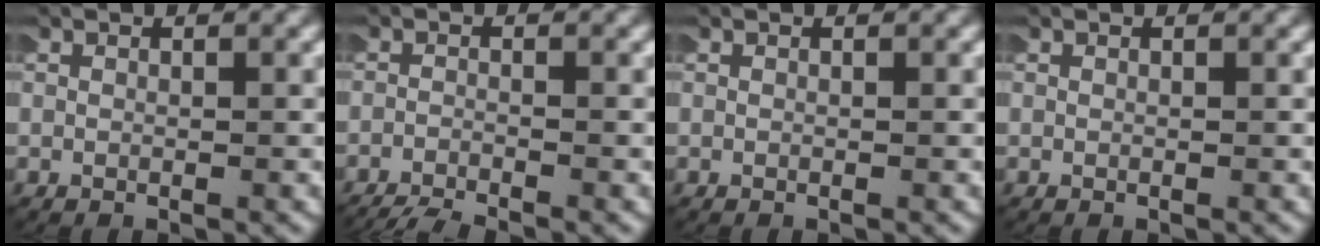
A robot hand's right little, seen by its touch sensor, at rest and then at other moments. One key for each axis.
{"total": 6.1, "fx": -5.9, "fy": 1.5, "fz": 0.9, "tx": -0.018, "ty": -0.020, "tz": -0.088}
{"total": 0.0}
{"total": 0.0}